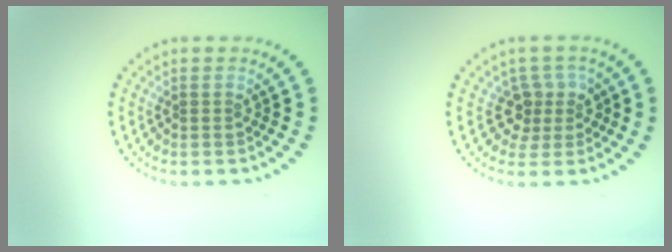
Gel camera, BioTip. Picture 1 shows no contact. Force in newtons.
{"total": 2.6, "press": 2.0, "slide": 1.8}